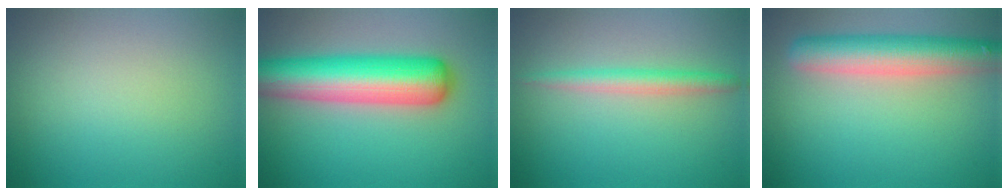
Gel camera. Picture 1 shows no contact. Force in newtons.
{"total": 8.7, "press": 8.7, "slide": 0.2}
{"total": 2.2, "press": 2.2, "slide": 0.1}
{"total": 6.1, "press": 6.1, "slide": 0.5}